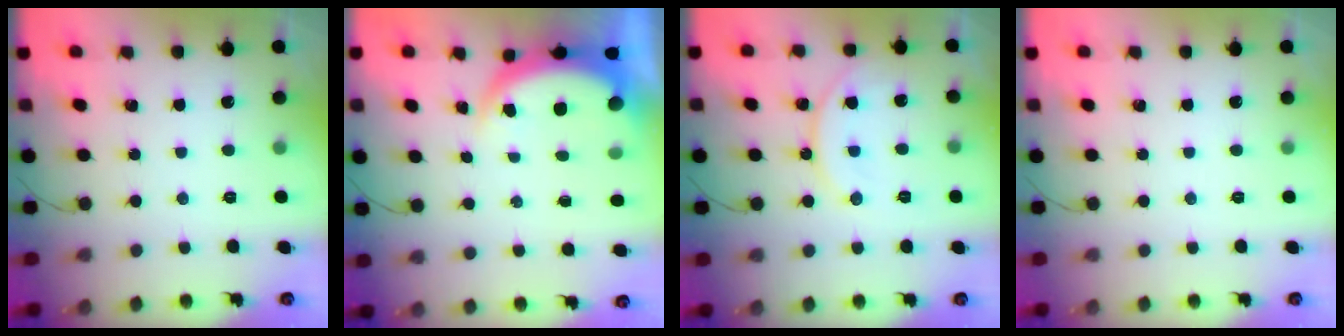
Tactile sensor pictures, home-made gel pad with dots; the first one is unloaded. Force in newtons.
{"total": 5.6, "press": 5.5, "slide": 0.5}
{"total": 11.7, "press": 11.5, "slide": 2.4}
{"total": 0.0}